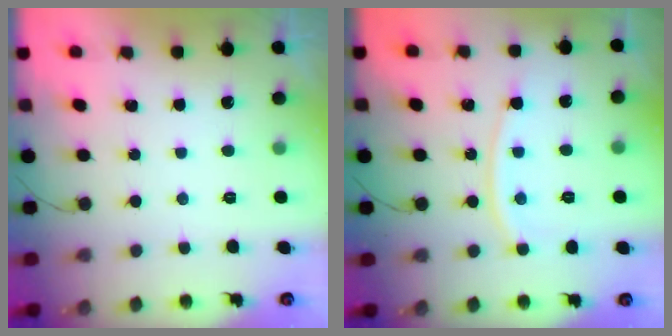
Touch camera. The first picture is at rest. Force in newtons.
{"total": 8.9, "press": 8.8, "slide": 1.1}